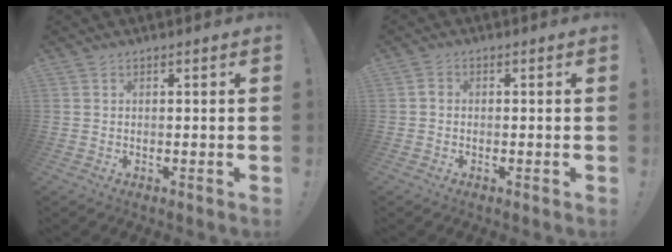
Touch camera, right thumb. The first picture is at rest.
{"total": 1.4, "force": [-0.6, 1.1, 0.6], "torque": [-0.010, 0.006, -0.011]}